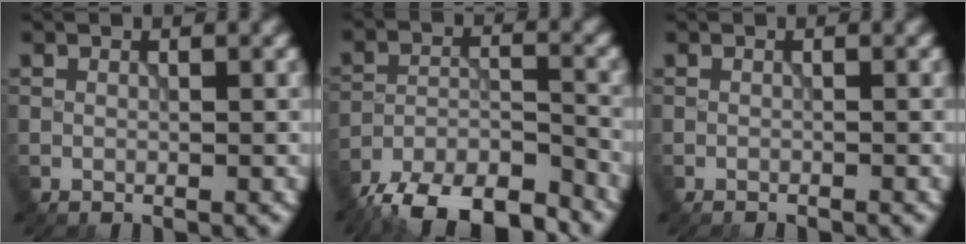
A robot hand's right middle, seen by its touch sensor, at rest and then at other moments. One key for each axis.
{"total": 10.6, "fx": -9.0, "fy": 3.1, "fz": 4.6, "tx": -0.069, "ty": -0.015, "tz": -0.149}
{"total": 0.8, "fx": -0.8, "fy": 0.0, "fz": 0.0, "tx": 0.004, "ty": -0.003, "tz": -0.014}